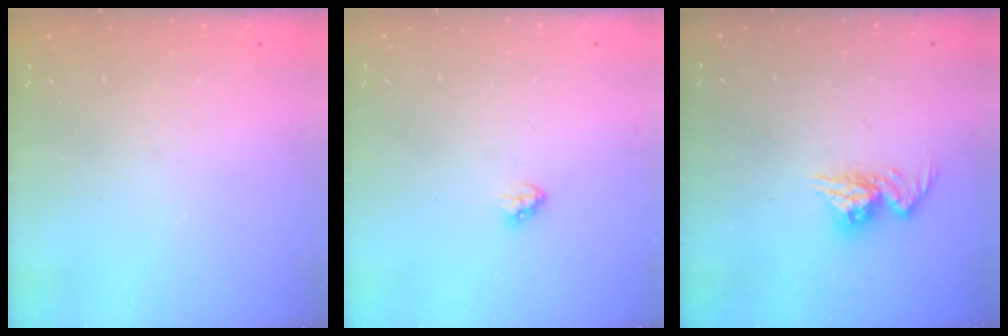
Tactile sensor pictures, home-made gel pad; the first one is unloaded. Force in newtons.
{"total": 3.1, "press": 3.1, "slide": 0.2}
{"total": 9.8, "press": 9.8, "slide": 0.8}